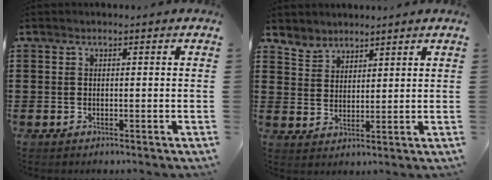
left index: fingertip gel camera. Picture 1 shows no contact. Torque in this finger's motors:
{"motor_torque": [-0.13, -0.11, -0.36, -0.09]}